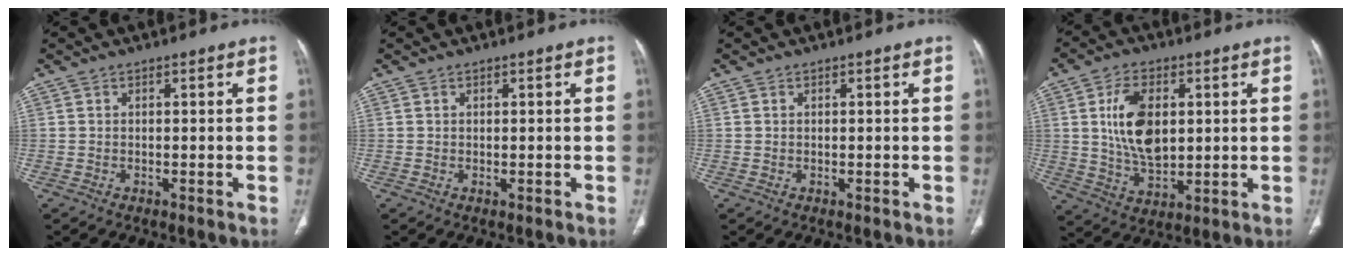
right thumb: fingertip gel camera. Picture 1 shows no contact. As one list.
[{"total": 0.0}, {"total": 0.0}, {"total": 12.1, "force": [2.3, 7.1, 9.5], "torque": [-0.160, -0.012, 0.049]}]